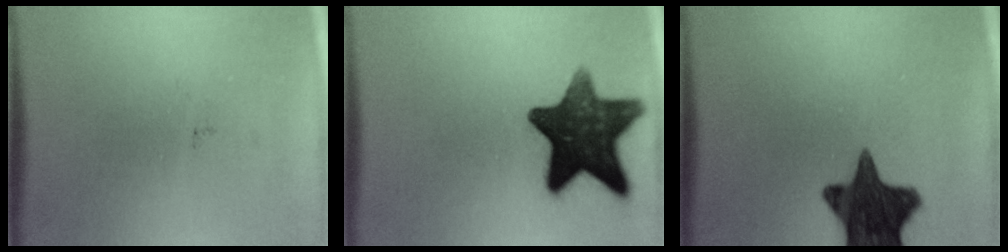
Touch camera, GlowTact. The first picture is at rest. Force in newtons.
{"total": 13.9}
{"total": 13.8}